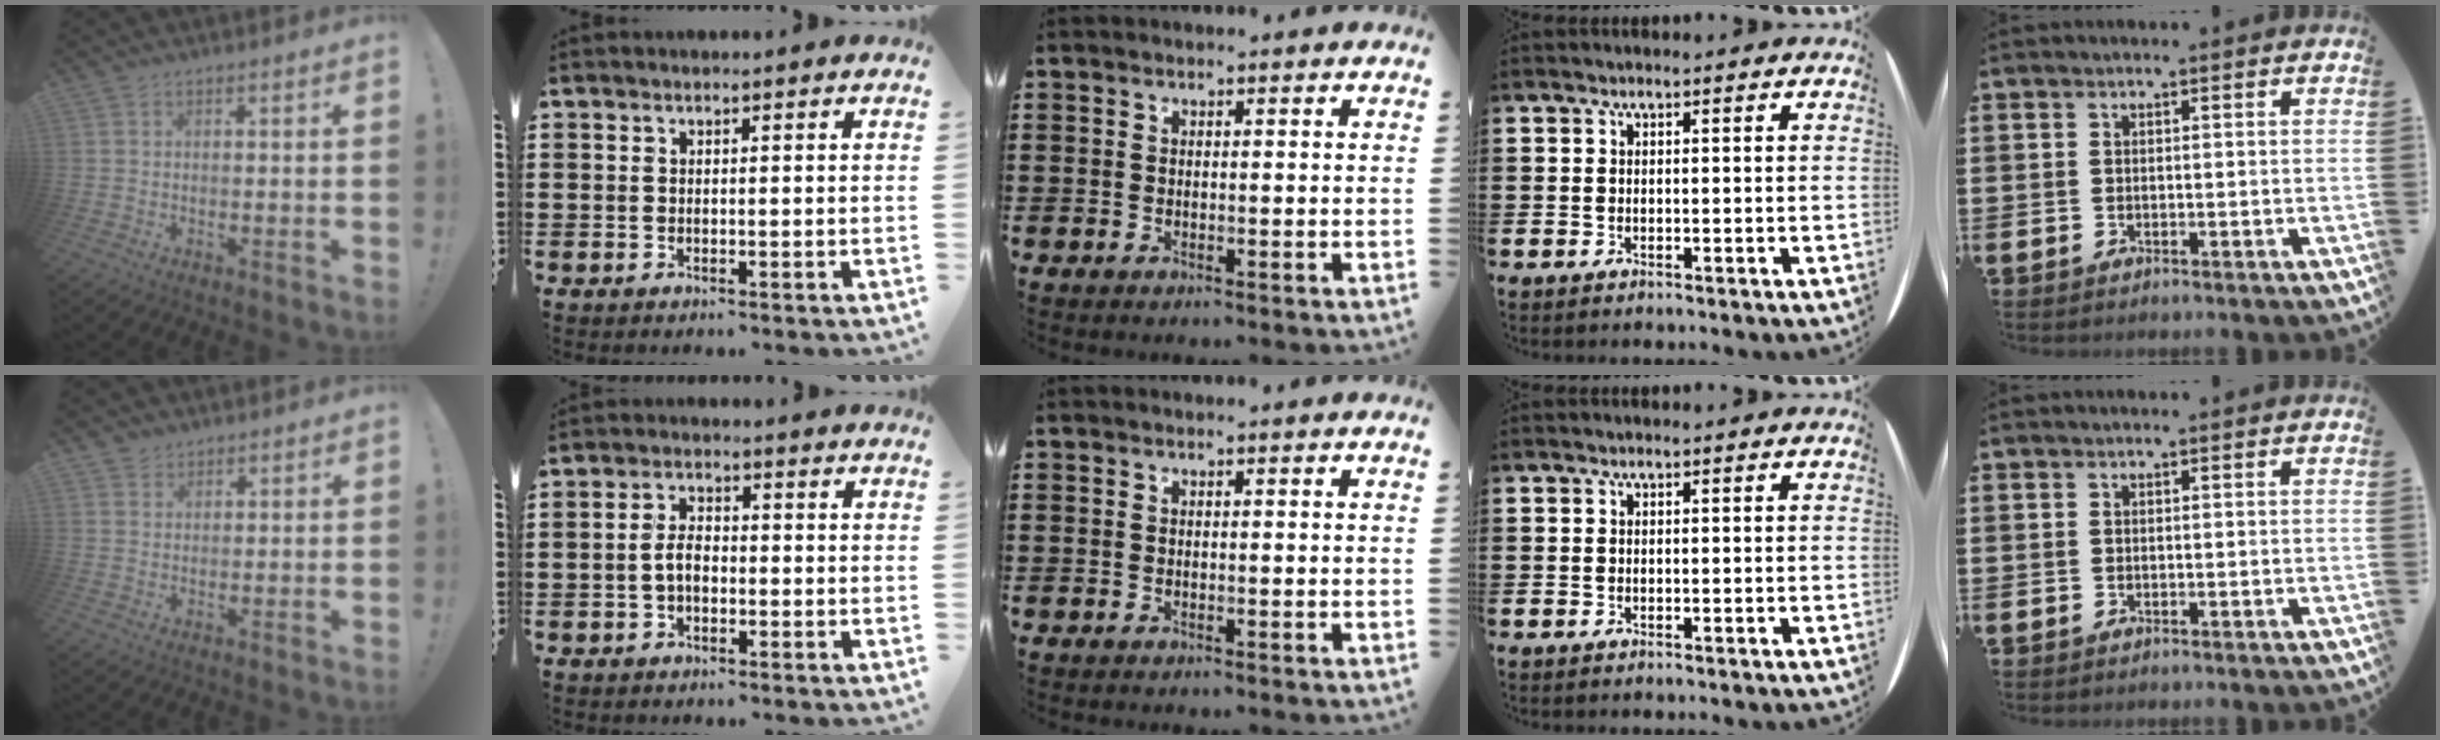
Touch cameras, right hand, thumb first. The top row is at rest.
{"thumb": {"total": 2.3, "force": [1.8, 1.5, 0.1], "torque": [0.003, -0.010, 0.031]}, "index": {"total": 3.5, "force": [-0.8, 2.0, 2.7], "torque": [-0.067, 0.000, -0.020]}}